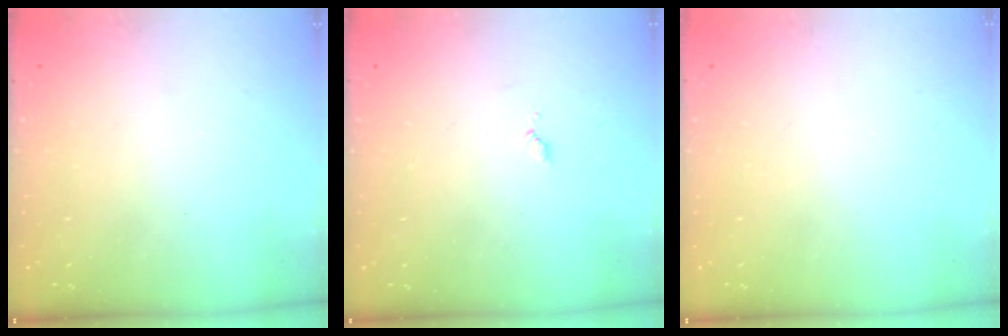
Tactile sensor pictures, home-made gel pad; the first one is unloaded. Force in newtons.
{"total": 3.6, "press": 3.6, "slide": 0.4}
{"total": 0.0}